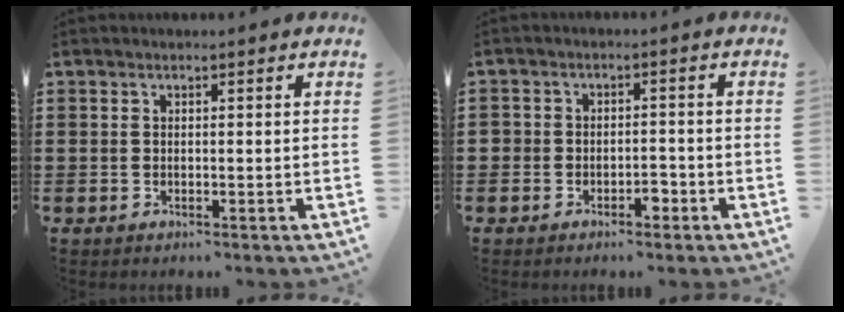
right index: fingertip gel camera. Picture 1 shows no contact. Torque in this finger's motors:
{"motor_torque": [0.50, 0.44, 0.03, 0.01]}